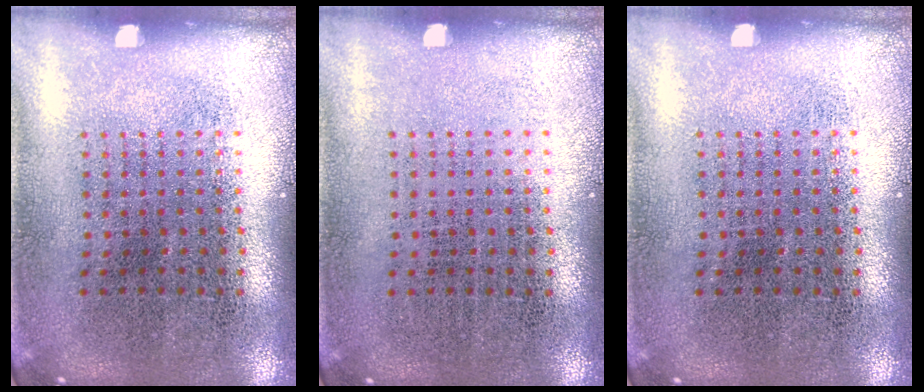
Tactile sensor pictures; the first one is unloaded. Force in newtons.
{"total": 0.0}
{"total": 0.0}